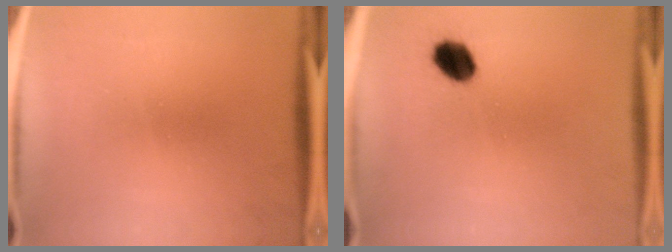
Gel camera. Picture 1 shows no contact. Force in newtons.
{"total": 7.0}